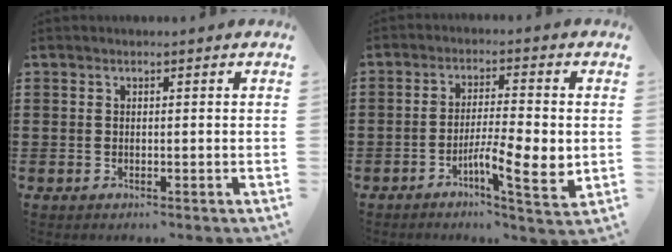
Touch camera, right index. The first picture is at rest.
{"total": 7.9, "force": [-2.0, 1.6, 7.4], "torque": [-0.116, -0.006, -0.032]}